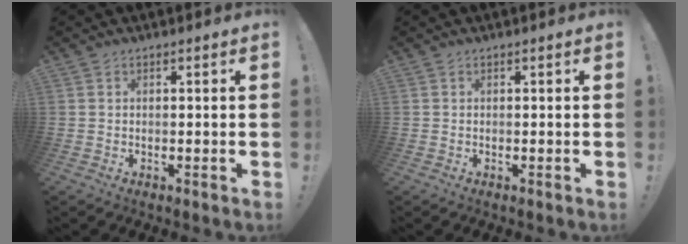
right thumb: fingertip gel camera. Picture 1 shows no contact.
{"total": 0.0}